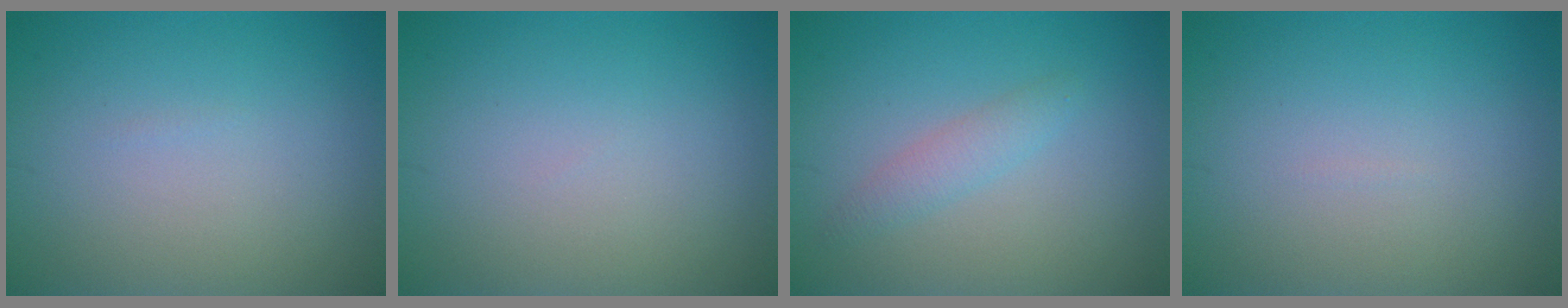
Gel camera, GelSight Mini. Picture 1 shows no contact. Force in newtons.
{"total": 0.0}
{"total": 1.7, "press": 1.7, "slide": 0.1}
{"total": 0.0}